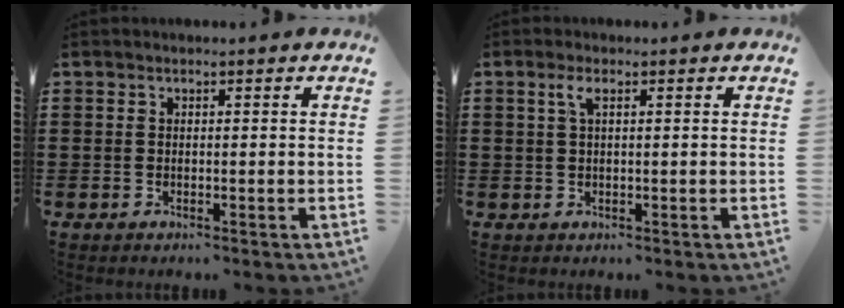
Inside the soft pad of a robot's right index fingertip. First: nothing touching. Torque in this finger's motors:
{"motor_torque": [0.23, -0.18, 0.13, 0.05]}